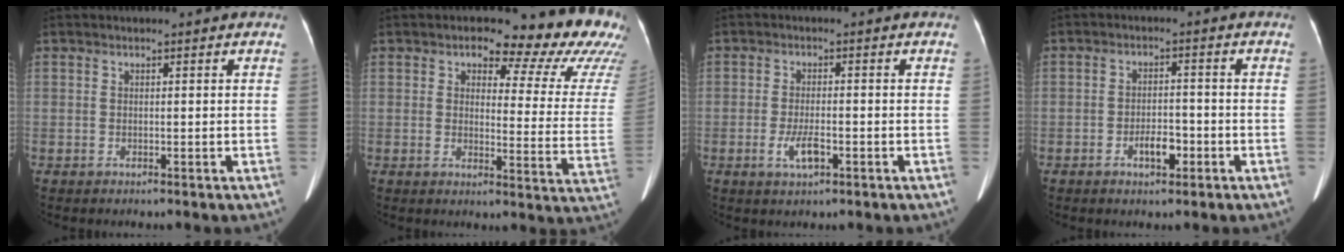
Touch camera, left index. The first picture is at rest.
{"total": 18.8, "force": [13.7, 6.6, 11.1], "torque": [-0.104, -0.028, 0.134]}
{"total": 3.7, "force": [-1.4, 1.1, 3.2], "torque": [-0.071, -0.003, -0.022]}
{"total": 3.8, "force": [-1.8, 1.7, 2.8], "torque": [-0.052, 0.003, -0.027]}